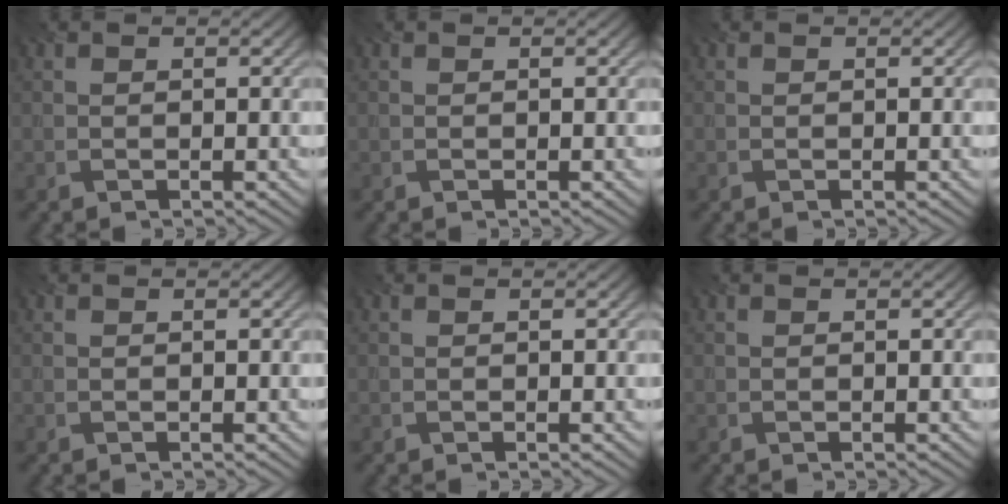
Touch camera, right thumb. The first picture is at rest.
{"total": 0.0}
{"total": 0.0}
{"total": 0.0}
{"total": 0.0}
{"total": 0.0}